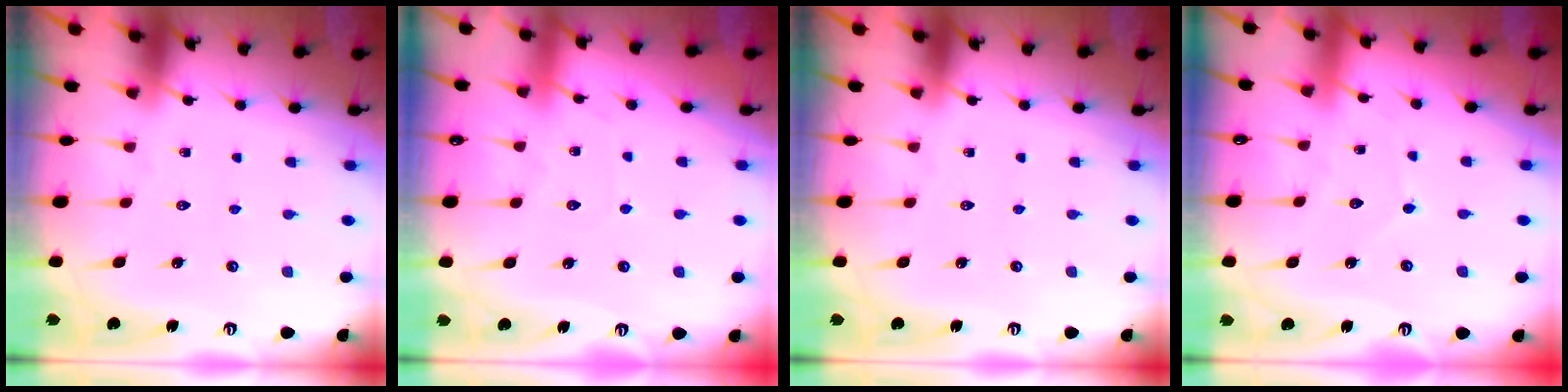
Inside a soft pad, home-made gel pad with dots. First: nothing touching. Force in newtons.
{"total": 2.9, "press": 2.9, "slide": 0.4}
{"total": 0.0}
{"total": 4.3, "press": 4.3, "slide": 0.2}